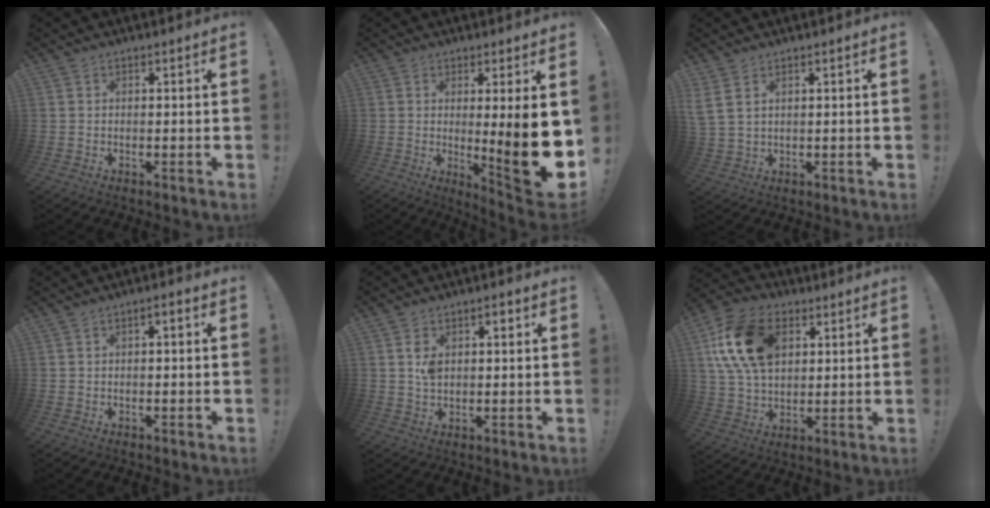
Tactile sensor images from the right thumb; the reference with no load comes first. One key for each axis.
{"total": 16.4, "fx": -0.2, "fy": 1.7, "fz": 16.4, "tx": -0.227, "ty": -0.023, "tz": 0.008}
{"total": 4.3, "fx": 2.4, "fy": 1.8, "fz": 3.0, "tx": -0.075, "ty": -0.007, "tz": 0.050}
{"total": 1.9, "fx": -1.1, "fy": 0.8, "fz": 1.3, "tx": -0.028, "ty": 0.012, "tz": -0.019}
{"total": 4.0, "fx": 0.9, "fy": 2.5, "fz": 3.0, "tx": -0.045, "ty": 0.001, "tz": 0.010}
{"total": 19.3, "fx": 6.2, "fy": 13.1, "fz": 12.8, "tx": -0.227, "ty": -0.006, "tz": 0.118}